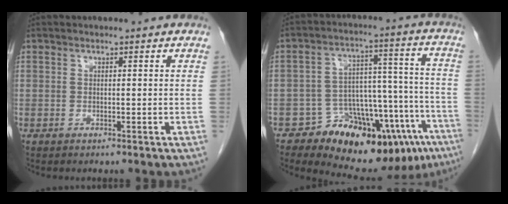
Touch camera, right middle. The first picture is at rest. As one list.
[{"total": 18.4, "force": [-12.0, 7.7, 11.6], "torque": [-0.086, 0.077, -0.163]}]